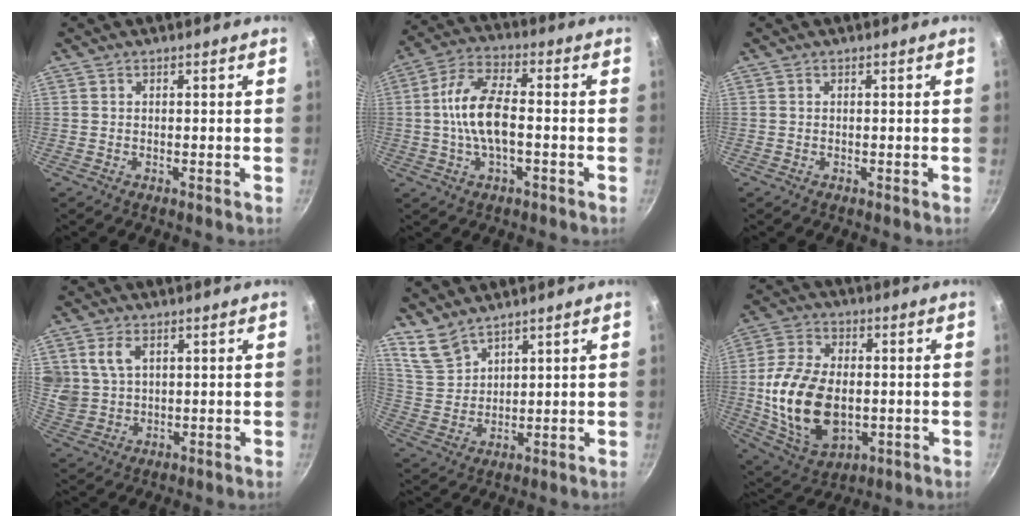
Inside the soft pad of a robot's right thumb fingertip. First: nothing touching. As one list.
[{"total": 11.1, "force": [-1.3, 5.2, 9.7], "torque": [-0.179, 0.032, -0.035]}, {"total": 0.0}, {"total": 6.7, "force": [2.6, 4.9, 3.8], "torque": [-0.059, -0.011, 0.060]}, {"total": 6.4, "force": [5.5, 2.6, 1.9], "torque": [-0.031, -0.024, 0.126]}, {"total": 18.7, "force": [-1.7, 12.0, 14.3], "torque": [-0.259, 0.004, -0.018]}]